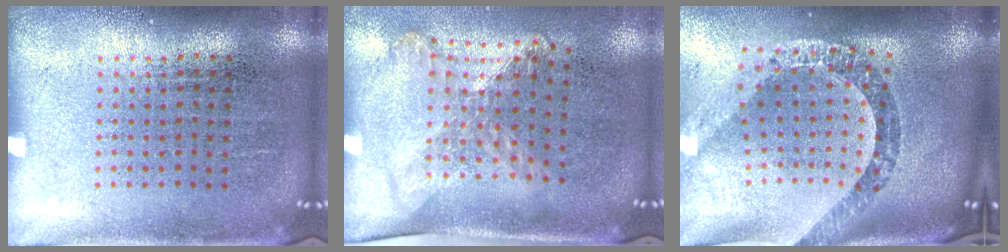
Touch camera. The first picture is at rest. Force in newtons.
{"total": 1.6, "press": 1.2, "slide": 1.0}
{"total": 2.6, "press": 1.9, "slide": 1.7}